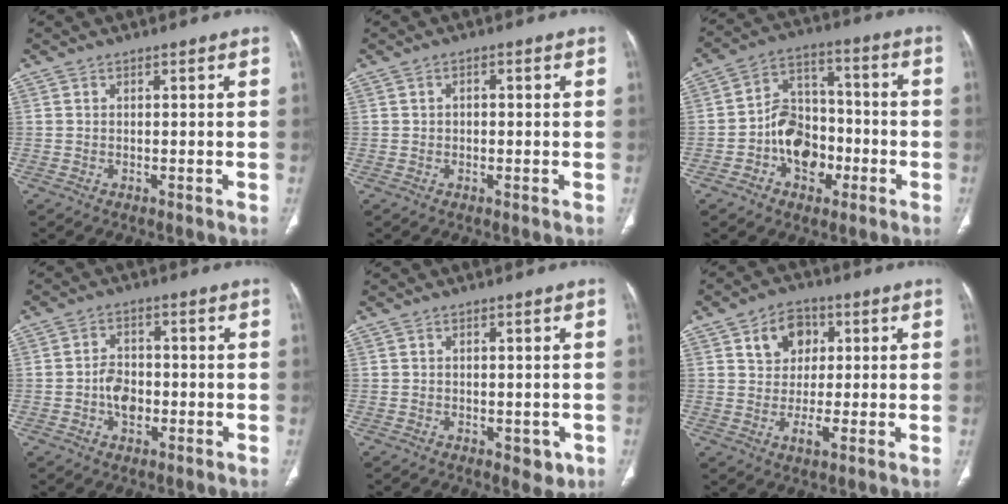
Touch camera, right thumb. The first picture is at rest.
{"total": 1.2, "force": [0.1, 0.9, 0.8], "torque": [-0.011, 0.003, 0.000]}
{"total": 12.2, "force": [-3.8, 9.1, 7.1], "torque": [-0.074, 0.046, -0.066]}
{"total": 5.2, "force": [-1.3, 3.8, 3.4], "torque": [-0.041, 0.012, -0.024]}
{"total": 3.1, "force": [-0.8, 2.0, 2.2], "torque": [-0.009, -0.003, -0.004]}
{"total": 8.8, "force": [2.5, 6.7, 5.1], "torque": [-0.050, -0.004, 0.040]}